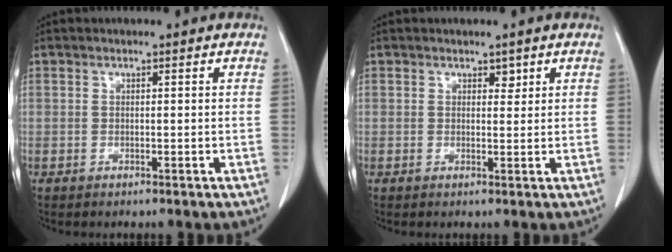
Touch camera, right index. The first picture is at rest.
{"total": 1.2, "force": [0.8, 0.7, 0.6], "torque": [-0.004, -0.003, 0.010]}